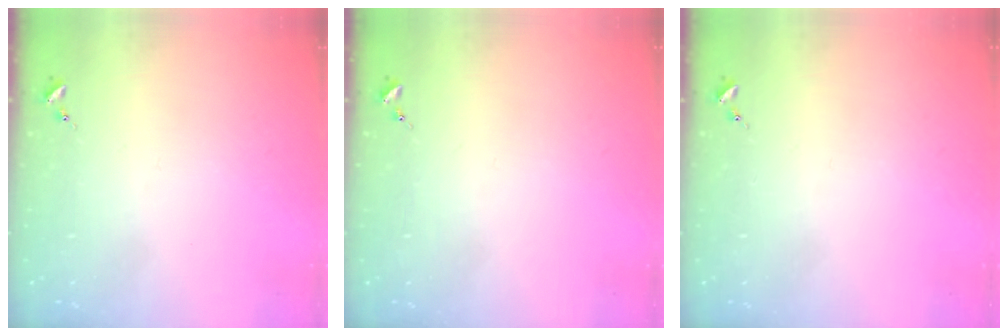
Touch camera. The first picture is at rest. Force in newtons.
{"total": 0.0}
{"total": 0.0}